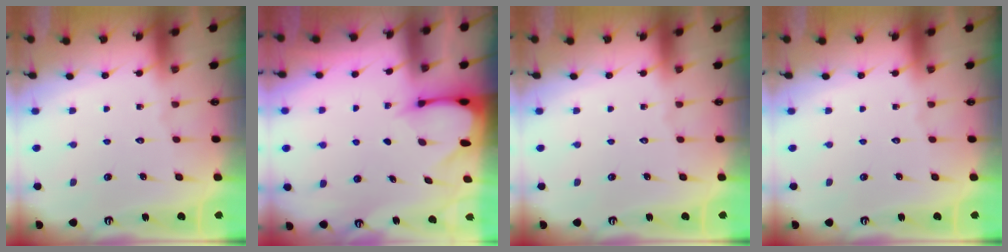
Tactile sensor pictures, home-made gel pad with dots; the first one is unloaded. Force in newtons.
{"total": 2.6, "press": 2.6, "slide": 0.3}
{"total": 0.0}
{"total": 0.0}